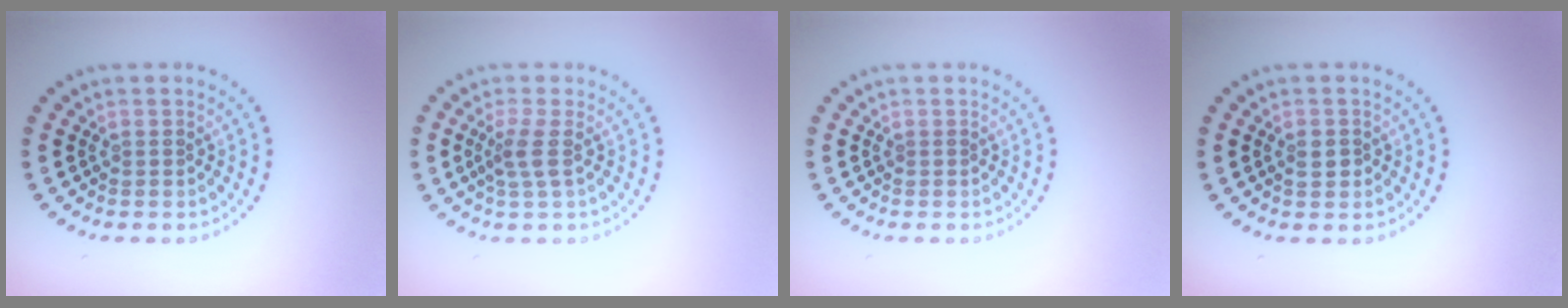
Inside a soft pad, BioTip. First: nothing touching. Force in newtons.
{"total": 2.0, "press": 1.5, "slide": 1.3}
{"total": 0.0}
{"total": 1.3, "press": 1.3, "slide": 0.2}